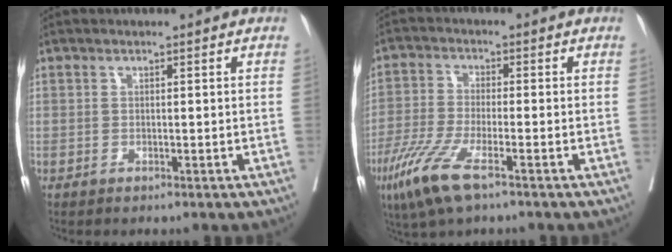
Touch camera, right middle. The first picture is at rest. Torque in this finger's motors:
{"motor_torque": [1.15, -0.99, 0.23, 0.15]}